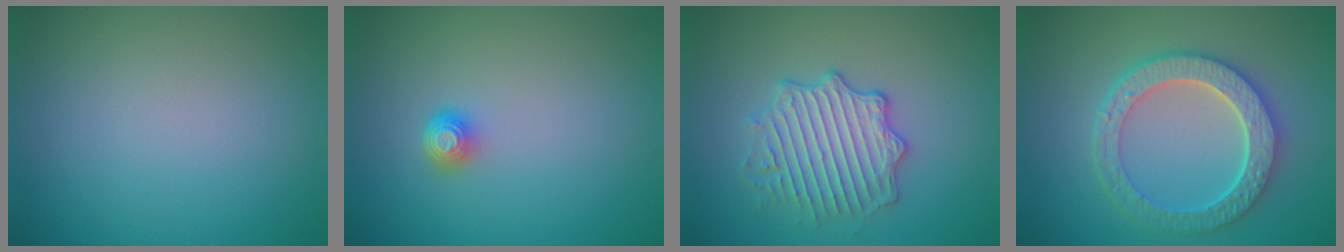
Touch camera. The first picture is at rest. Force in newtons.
{"total": 1.5, "press": 1.1, "slide": 1.1}
{"total": 4.0, "press": 3.7, "slide": 1.5}
{"total": 6.2, "press": 5.0, "slide": 3.6}